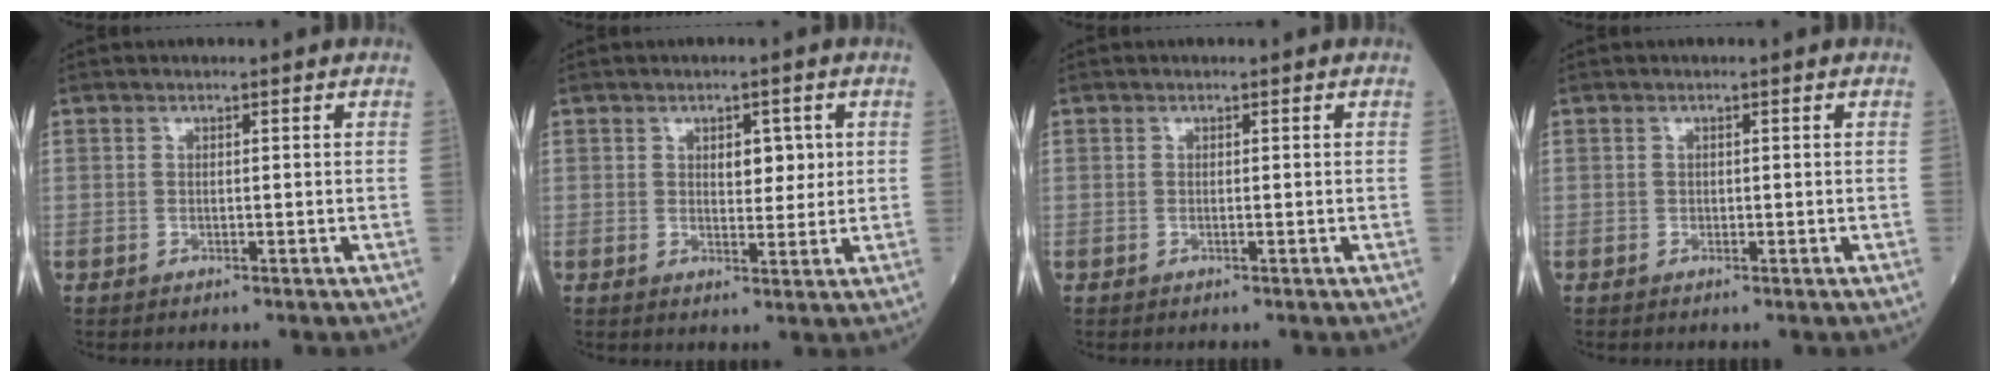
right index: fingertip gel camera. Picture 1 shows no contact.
{"total": 3.5, "force": [1.1, 1.9, 2.8], "torque": [-0.034, 0.000, 0.015]}
{"total": 0.0}
{"total": 0.0}